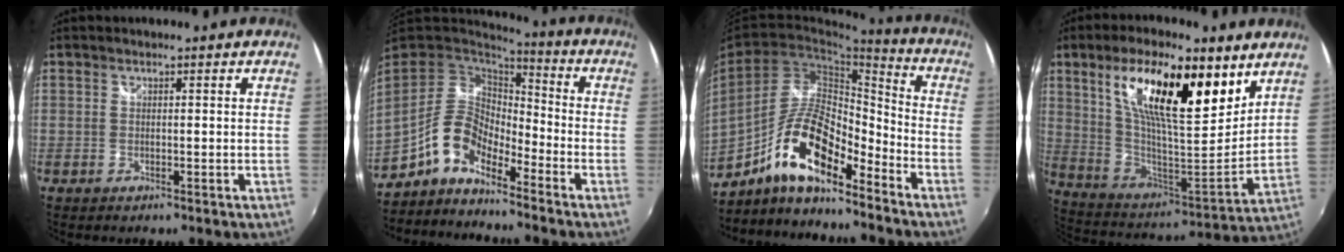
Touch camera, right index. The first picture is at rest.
{"total": 10.2, "force": [-6.8, 4.3, 6.3], "torque": [-0.118, 0.012, -0.136]}
{"total": 14.4, "force": [-9.8, 4.1, 9.8], "torque": [-0.185, 0.009, -0.180]}
{"total": 22.8, "force": [11.9, 7.4, 17.9], "torque": [-0.325, 0.017, 0.211]}